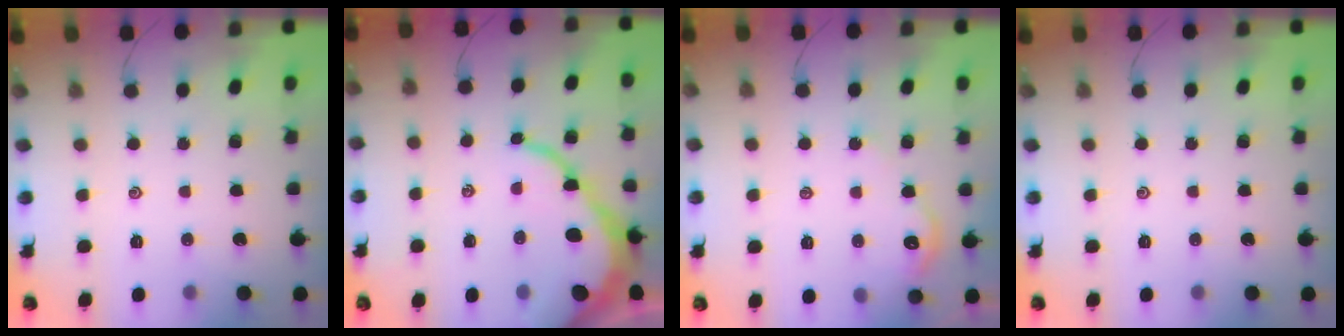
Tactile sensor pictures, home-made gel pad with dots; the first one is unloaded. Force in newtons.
{"total": 10.4, "press": 10.4, "slide": 1.1}
{"total": 4.0, "press": 4.0, "slide": 0.5}
{"total": 0.0}